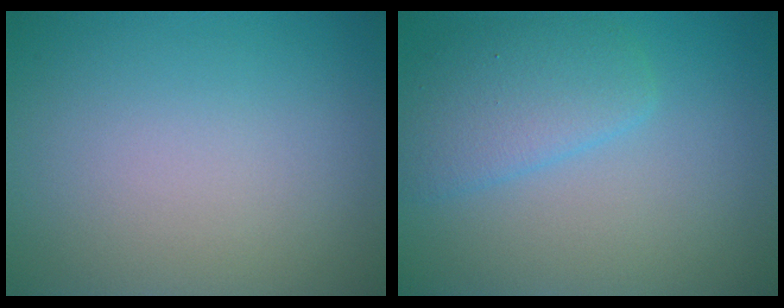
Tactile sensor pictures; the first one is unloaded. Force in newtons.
{"total": 3.6, "press": 3.6, "slide": 0.2}